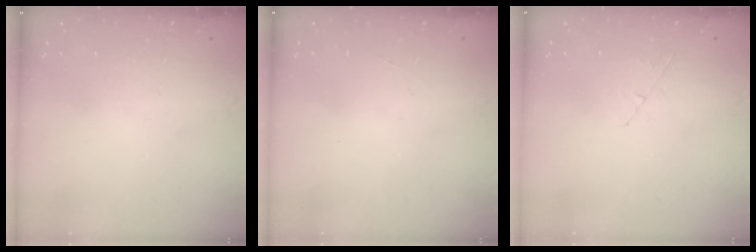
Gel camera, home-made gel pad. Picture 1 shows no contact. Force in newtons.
{"total": 0.0}
{"total": 3.3, "press": 3.3, "slide": 0.4}